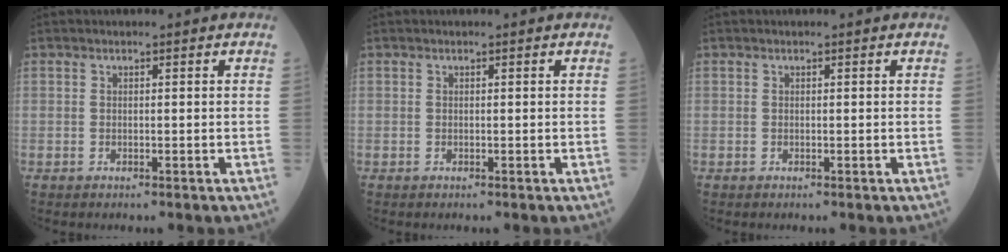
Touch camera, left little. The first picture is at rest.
{"total": 0.0}
{"total": 0.0}